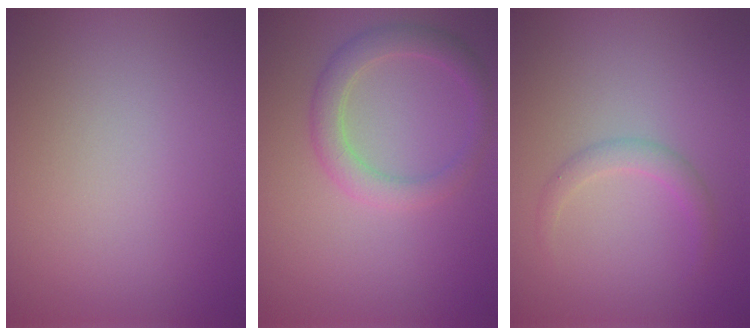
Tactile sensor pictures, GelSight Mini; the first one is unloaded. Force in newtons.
{"total": 2.8, "press": 2.8, "slide": 0.2}
{"total": 1.5, "press": 1.5, "slide": 0.1}